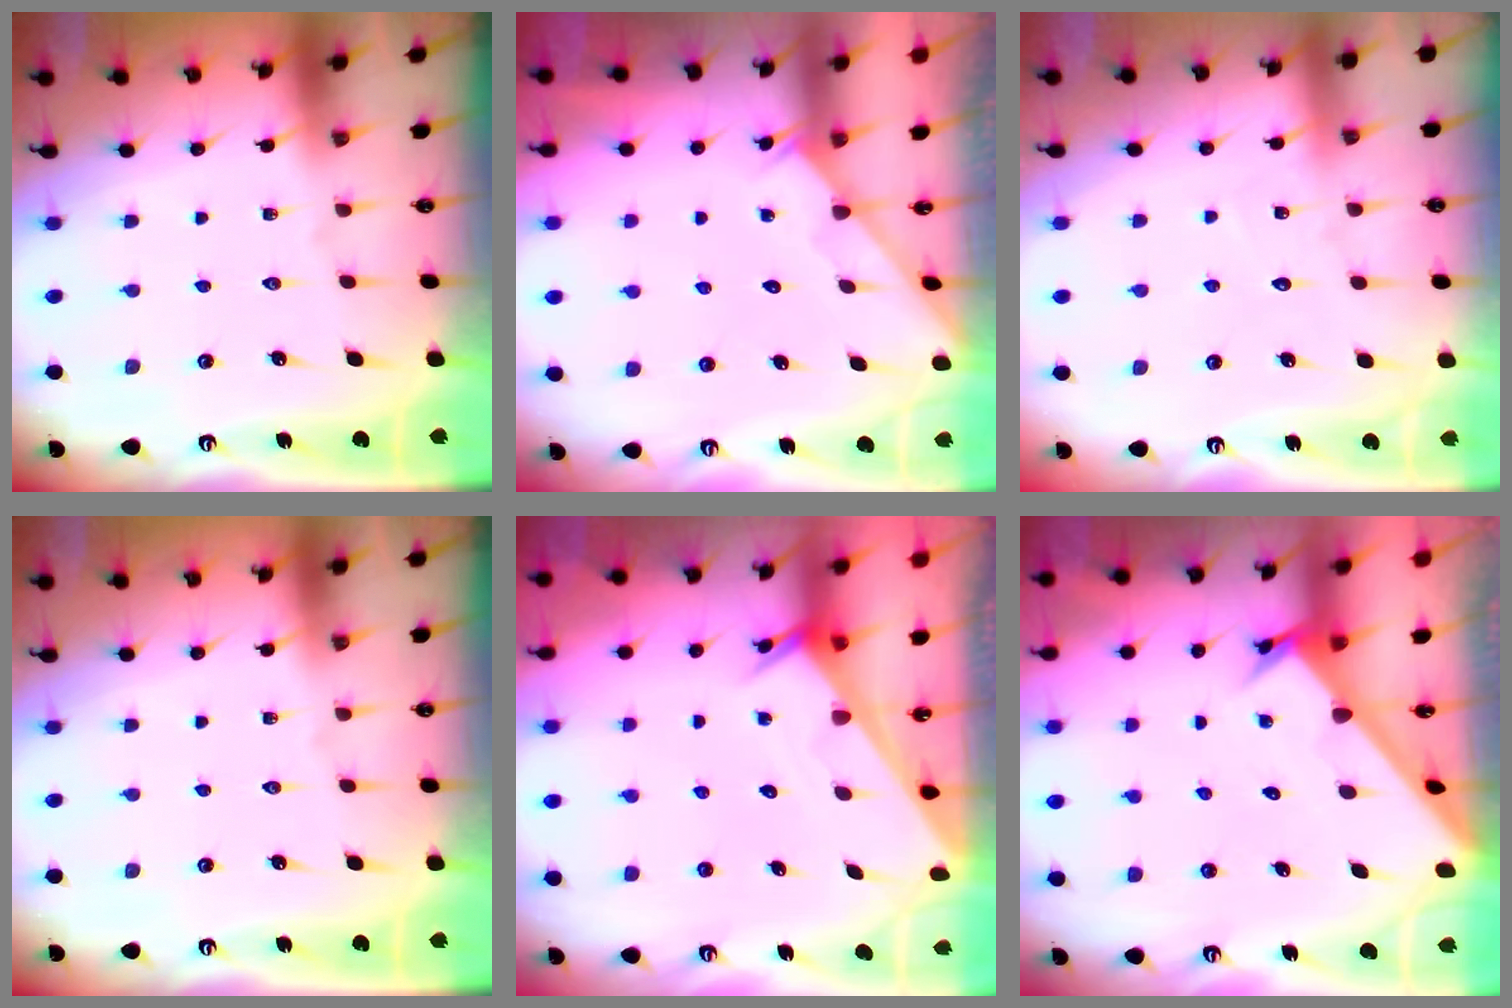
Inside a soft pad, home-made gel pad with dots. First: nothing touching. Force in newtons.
{"total": 1.6, "press": 1.6, "slide": 0.1}
{"total": 3.2, "press": 3.2, "slide": 0.3}
{"total": 0.0}
{"total": 4.9, "press": 4.9, "slide": 0.2}
{"total": 2.5, "press": 2.5, "slide": 0.3}